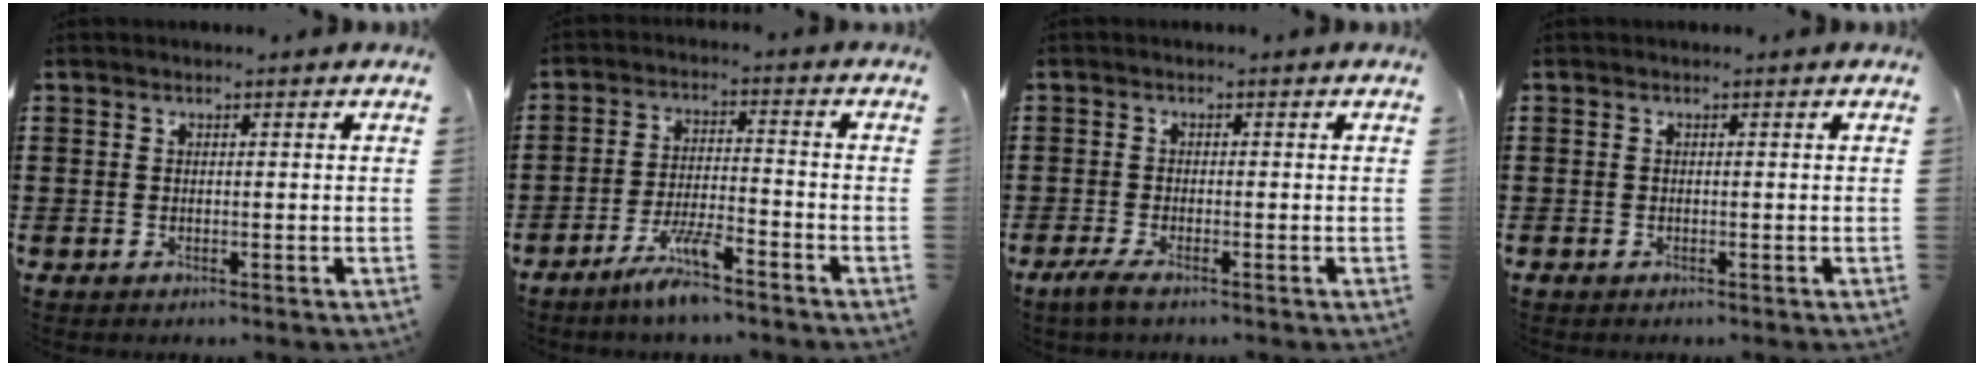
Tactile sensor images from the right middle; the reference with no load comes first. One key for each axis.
{"total": 6.5, "fx": -5.1, "fy": 0.7, "fz": 4.0, "tx": -0.084, "ty": -0.005, "tz": -0.098}
{"total": 1.8, "fx": -1.1, "fy": 0.3, "fz": 1.4, "tx": -0.032, "ty": -0.001, "tz": -0.024}
{"total": 0.0}